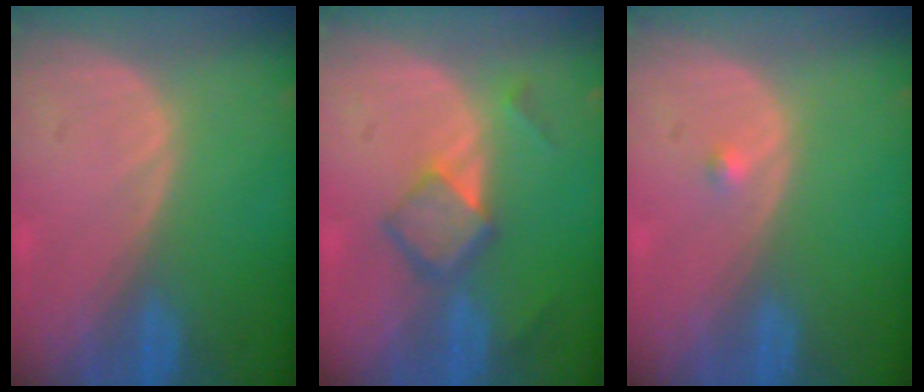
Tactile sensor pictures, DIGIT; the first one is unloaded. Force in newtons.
{"total": 5.5, "press": 4.8, "slide": 2.8}
{"total": 0.8, "press": 0.6, "slide": 0.4}